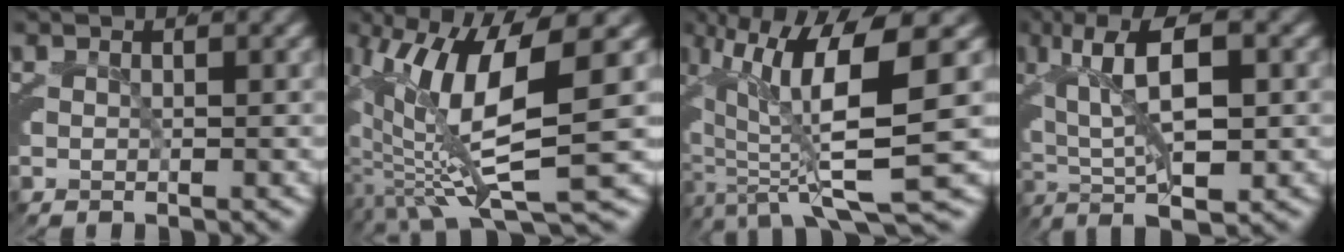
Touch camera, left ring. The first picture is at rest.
{"total": 10.9, "force": [-0.9, 4.6, 9.9], "torque": [-0.175, -0.012, -0.011]}
{"total": 8.9, "force": [-1.7, 2.4, 8.4], "torque": [-0.142, -0.020, -0.019]}
{"total": 8.3, "force": [0.9, 3.6, 7.4], "torque": [-0.131, -0.002, 0.016]}